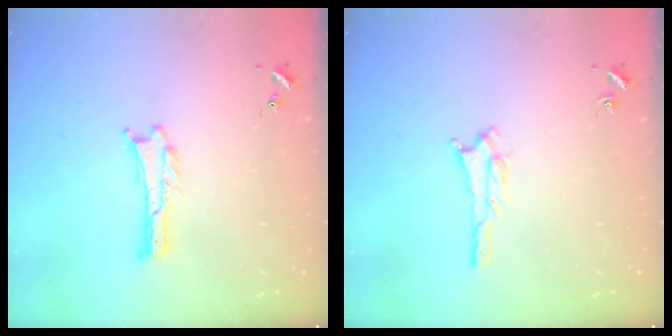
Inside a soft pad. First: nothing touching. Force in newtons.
{"total": 1.3, "press": 1.3, "slide": 0.2}